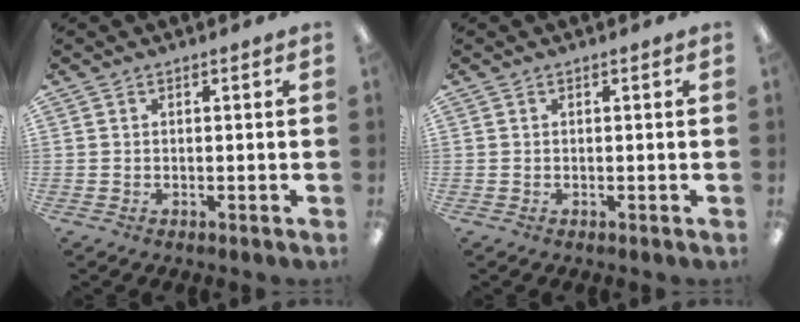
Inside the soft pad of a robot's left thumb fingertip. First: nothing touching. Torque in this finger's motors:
{"motor_torque": [0.00, 0.00, -0.09, 0.02, 0.00]}